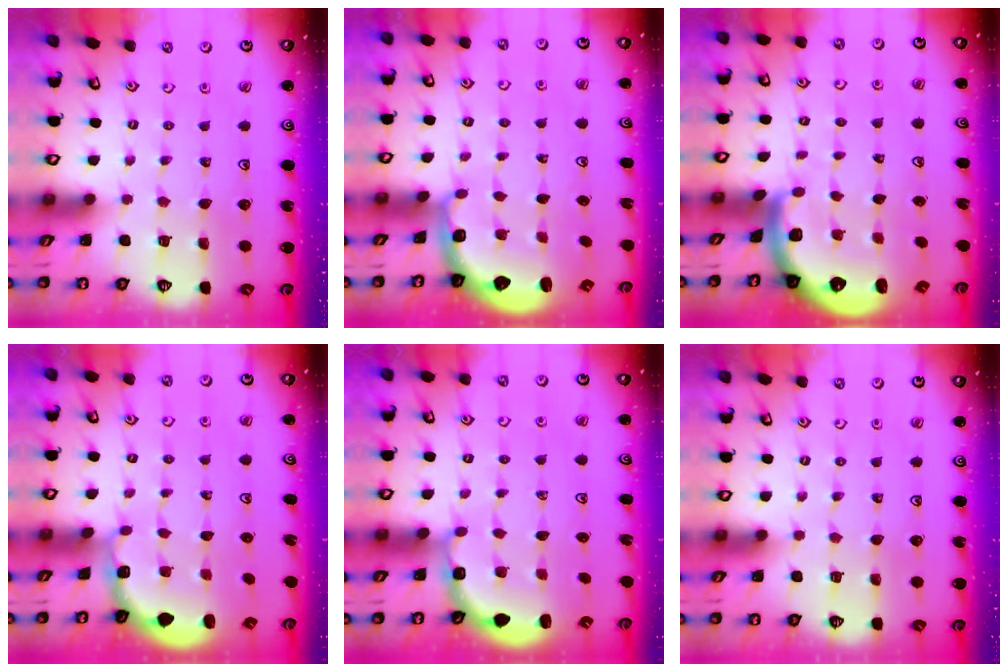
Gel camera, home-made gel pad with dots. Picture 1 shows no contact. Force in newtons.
{"total": 2.9, "press": 1.8, "slide": 2.2}
{"total": 2.5, "press": 2.5, "slide": 0.6}
{"total": 1.8, "press": 1.6, "slide": 0.7}
{"total": 3.1, "press": 2.4, "slide": 1.9}
{"total": 0.0}